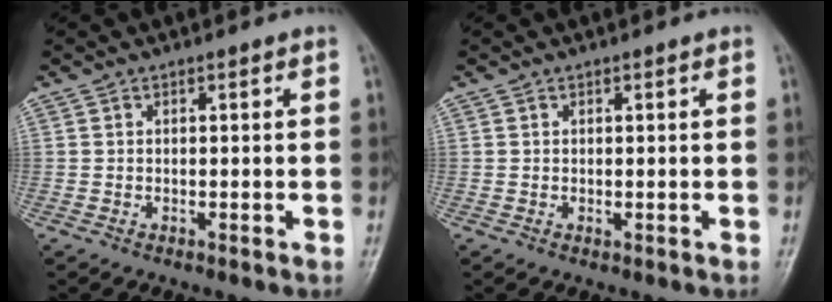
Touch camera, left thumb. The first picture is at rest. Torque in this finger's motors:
{"motor_torque": [-0.06, -0.01, 0.18, -0.17, 0.00]}